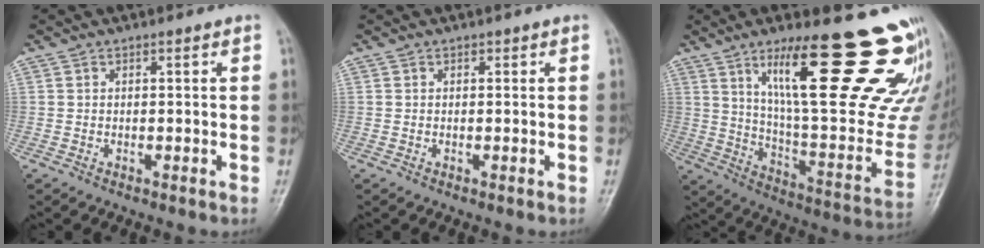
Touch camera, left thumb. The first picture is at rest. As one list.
[{"total": 0.0}, {"total": 30.0, "force": [18.3, 5.9, 23.0], "torque": [-0.263, -0.084, 0.283]}]